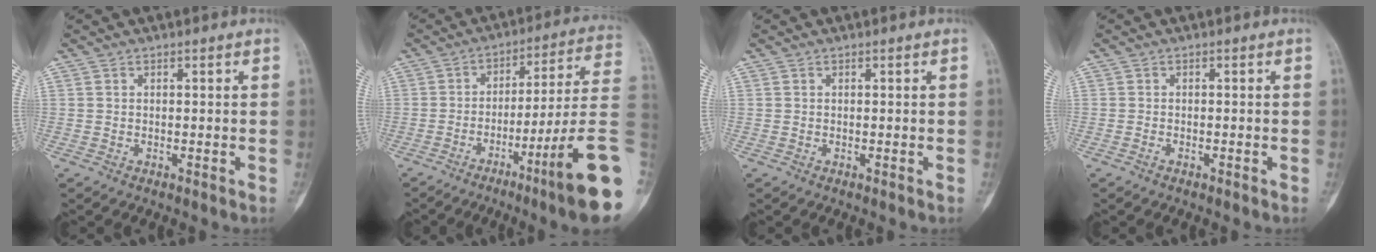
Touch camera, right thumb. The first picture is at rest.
{"total": 18.4, "force": [-6.8, -0.2, 17.0], "torque": [-0.217, 0.027, -0.109]}
{"total": 0.0}
{"total": 0.5, "force": [-0.4, 0.2, 0.3], "torque": [-0.009, 0.003, -0.008]}